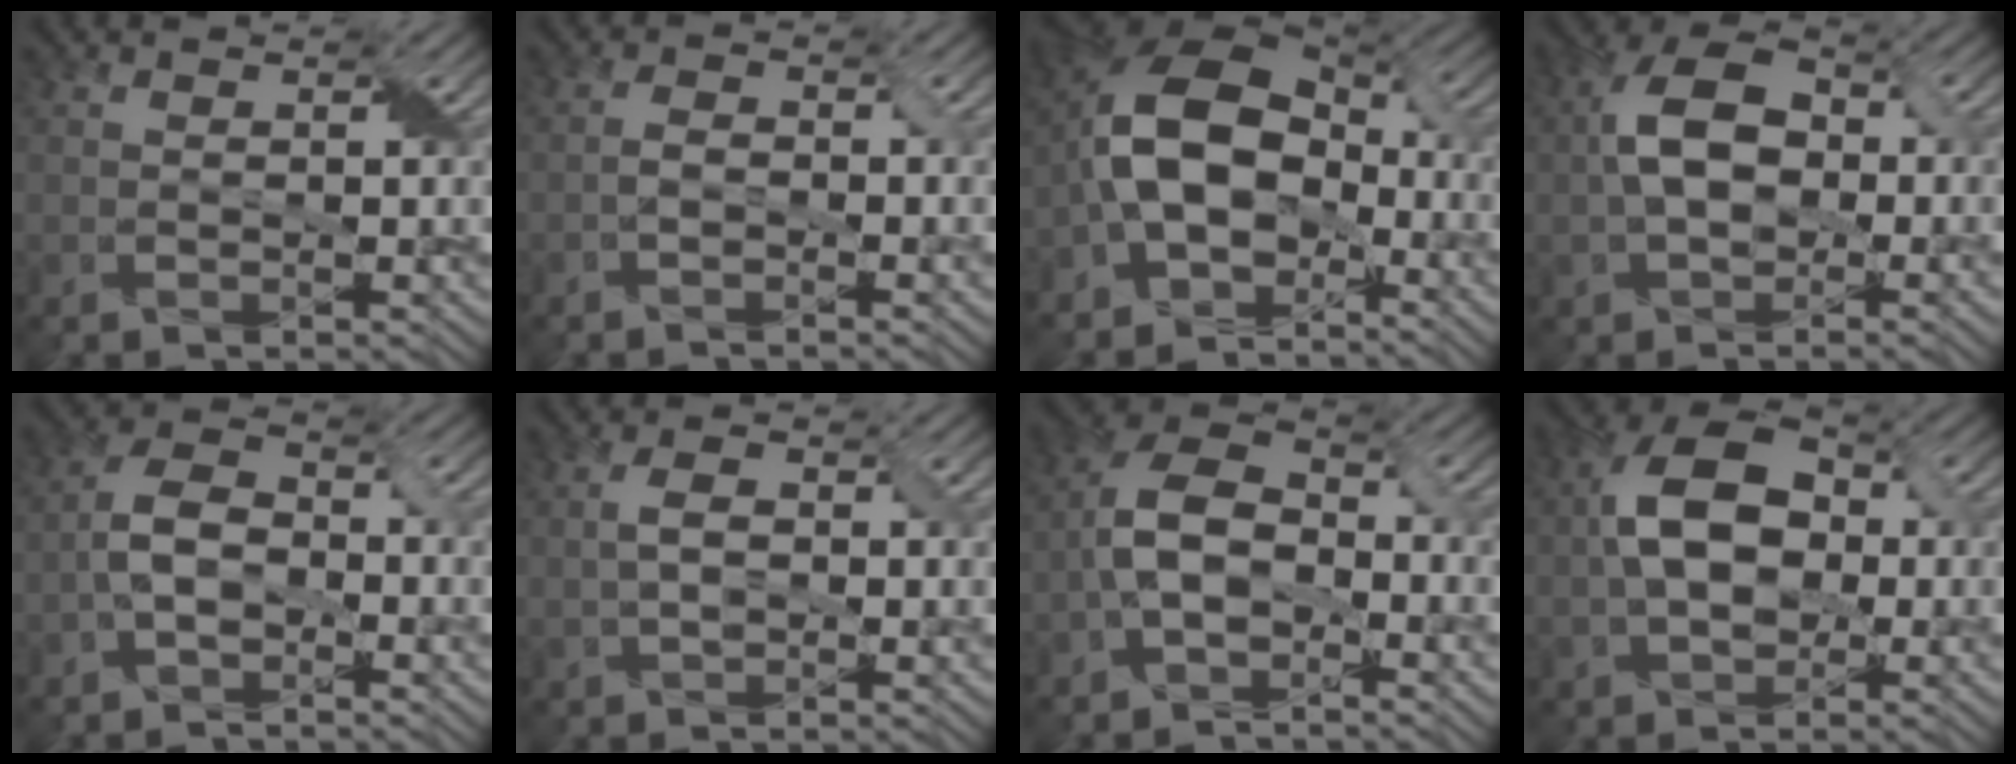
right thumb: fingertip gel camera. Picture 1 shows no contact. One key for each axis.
{"total": 2.0, "fx": -1.0, "fy": 0.6, "fz": 1.6, "tx": -0.033, "ty": 0.007, "tz": -0.023}
{"total": 13.4, "fx": -4.0, "fy": 8.8, "fz": 9.3, "tx": -0.181, "ty": 0.003, "tz": -0.090}
{"total": 8.7, "fx": -0.8, "fy": 5.1, "fz": 7.1, "tx": -0.148, "ty": 0.013, "tz": -0.025}
{"total": 5.1, "fx": -2.2, "fy": 2.9, "fz": 3.6, "tx": -0.073, "ty": 0.012, "tz": -0.051}
{"total": 3.2, "fx": -0.2, "fy": 1.7, "fz": 2.7, "tx": -0.062, "ty": 0.007, "tz": -0.005}
{"total": 7.6, "fx": -2.8, "fy": 4.4, "fz": 5.6, "tx": -0.117, "ty": 0.013, "tz": -0.068}
{"total": 9.8, "fx": -0.3, "fy": 6.1, "fz": 7.7, "tx": -0.165, "ty": 0.015, "tz": -0.017}